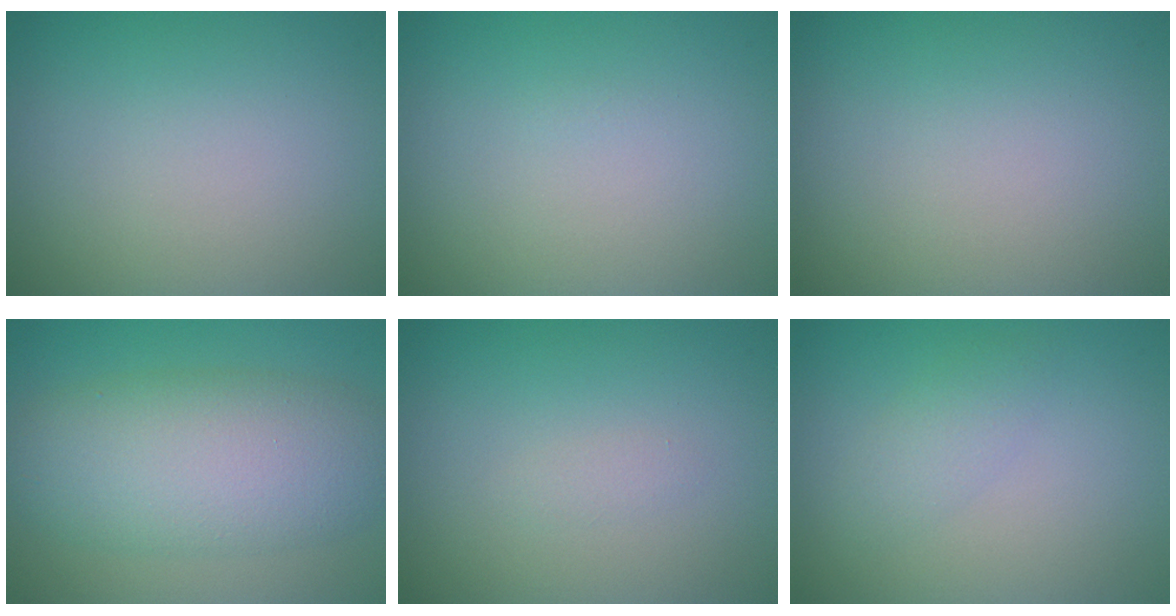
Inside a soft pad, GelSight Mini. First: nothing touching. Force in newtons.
{"total": 0.0}
{"total": 0.0}
{"total": 7.8, "press": 7.8, "slide": 0.2}
{"total": 0.6, "press": 0.6, "slide": 0.0}
{"total": 1.6, "press": 1.6, "slide": 0.0}